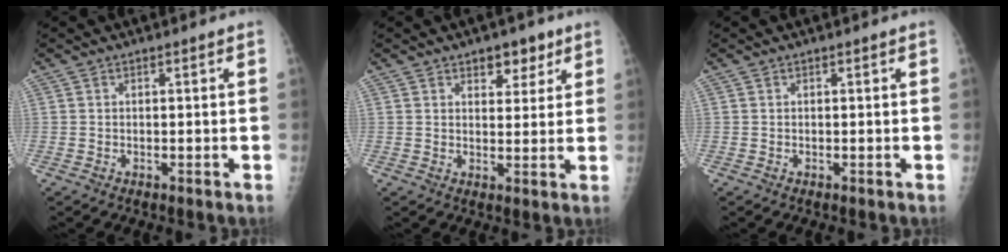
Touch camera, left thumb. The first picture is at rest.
{"total": 5.2, "force": [3.2, 3.1, 2.8], "torque": [-0.006, -0.016, 0.044]}
{"total": 0.0}